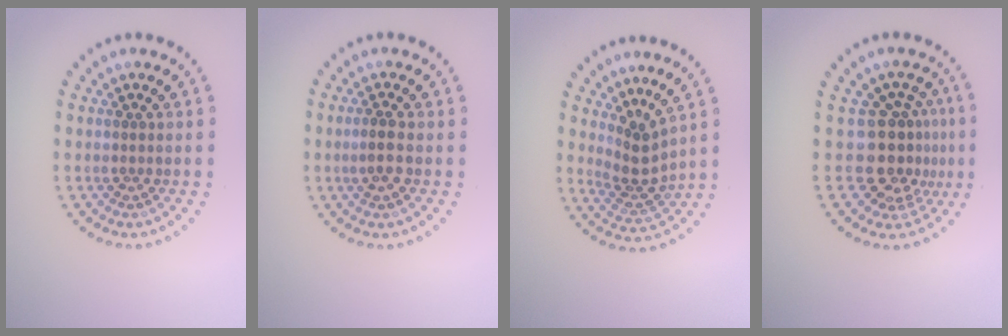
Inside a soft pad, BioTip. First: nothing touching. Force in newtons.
{"total": 1.7, "press": 1.6, "slide": 0.5}
{"total": 2.8, "press": 2.0, "slide": 1.9}
{"total": 4.1, "press": 3.1, "slide": 2.7}